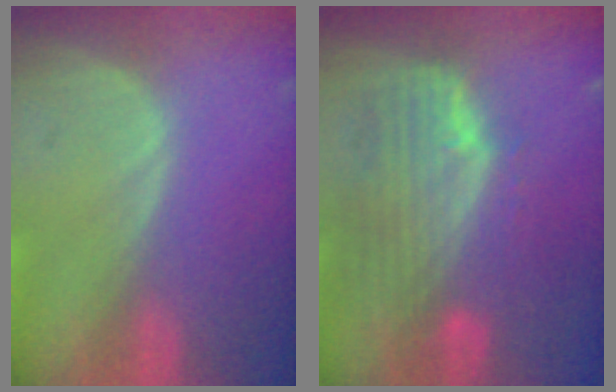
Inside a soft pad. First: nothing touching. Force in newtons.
{"total": 10.0, "press": 8.8, "slide": 4.6}